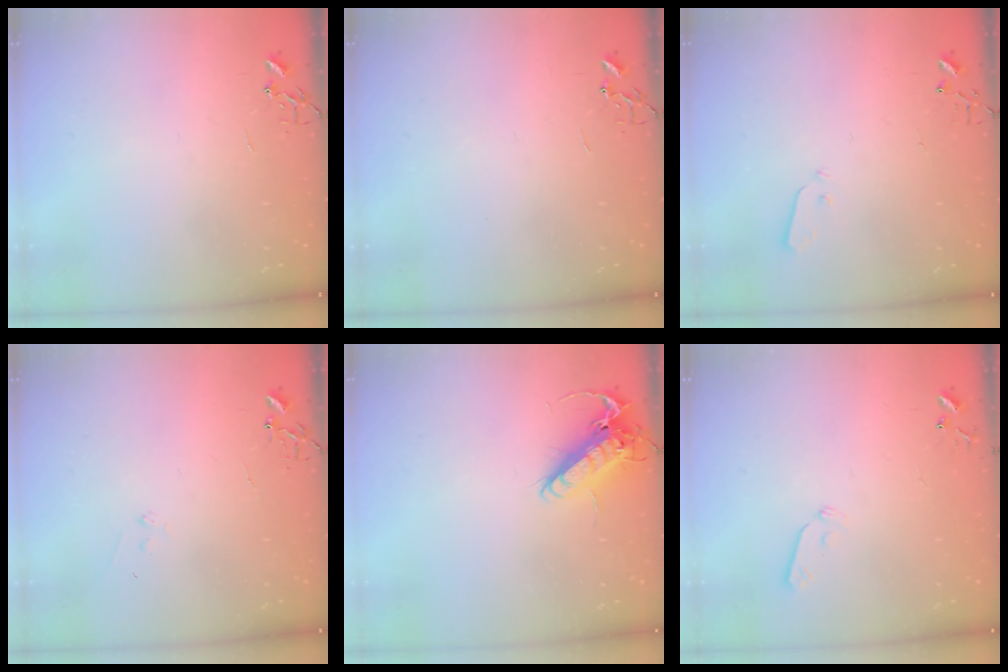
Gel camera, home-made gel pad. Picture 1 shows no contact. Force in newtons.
{"total": 0.0}
{"total": 3.0, "press": 2.9, "slide": 0.3}
{"total": 7.1, "press": 7.1, "slide": 0.7}
{"total": 13.8, "press": 13.6, "slide": 2.3}
{"total": 5.4, "press": 5.4, "slide": 0.8}